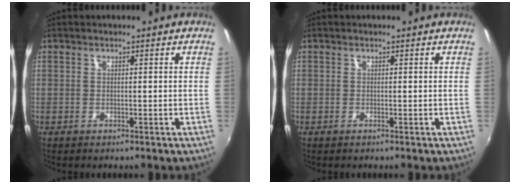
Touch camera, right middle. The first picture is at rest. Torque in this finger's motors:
{"motor_torque": [-0.05, 0.04, 0.00, 0.01]}